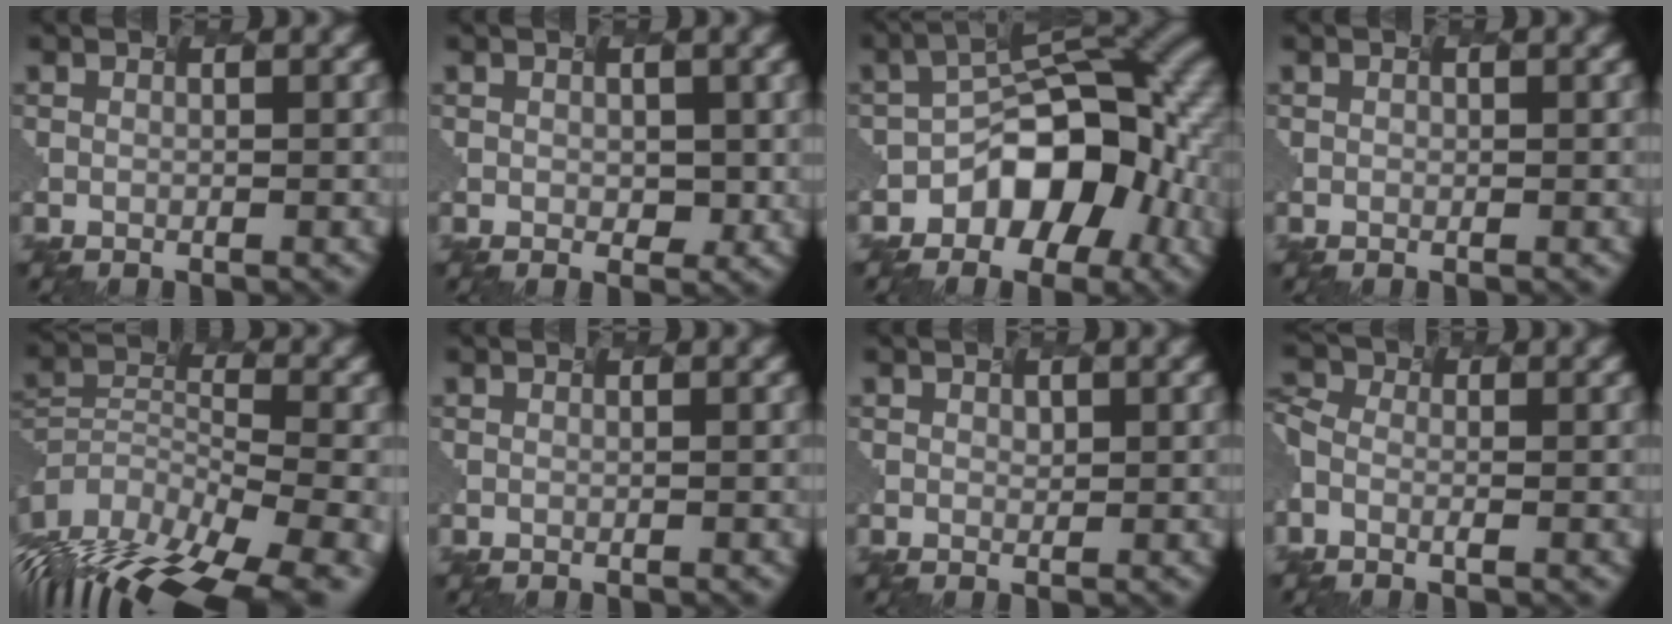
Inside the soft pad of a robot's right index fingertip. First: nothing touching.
{"total": 1.1, "force": [-0.3, 0.9, 0.7], "torque": [-0.019, -0.003, 0.003]}
{"total": 9.8, "force": [-4.3, 5.8, 6.6], "torque": [-0.086, 0.011, -0.074]}
{"total": 0.0}
{"total": 15.0, "force": [-11.0, 5.3, 8.6], "torque": [-0.157, 0.005, -0.153]}
{"total": 0.0}
{"total": 0.0}
{"total": 3.1, "force": [-1.2, 2.1, 1.9], "torque": [-0.033, 0.011, -0.027]}